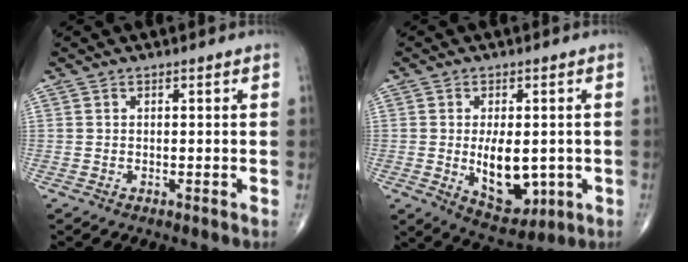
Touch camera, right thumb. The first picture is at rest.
{"total": 10.6, "force": [-1.2, 5.9, 8.7], "torque": [-0.110, -0.011, -0.002]}